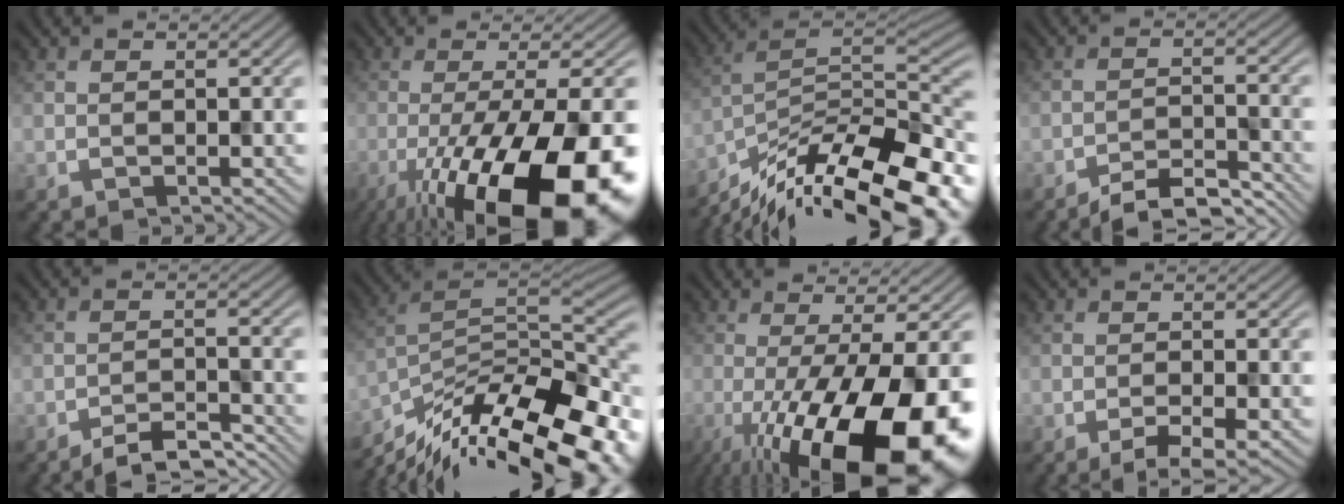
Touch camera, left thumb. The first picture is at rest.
{"total": 19.9, "force": [-8.5, 5.9, 17.0], "torque": [-0.271, -0.021, -0.134]}
{"total": 18.1, "force": [-13.3, 6.1, 10.7], "torque": [-0.176, -0.014, -0.211]}
{"total": 6.5, "force": [-5.7, 1.1, 2.8], "torque": [-0.048, -0.001, -0.094]}
{"total": 5.6, "force": [-4.9, 1.0, 2.5], "torque": [-0.040, 0.002, -0.081]}
{"total": 17.5, "force": [-11.7, 6.3, 11.4], "torque": [-0.213, -0.005, -0.191]}
{"total": 19.1, "force": [-6.5, 5.9, 17.0], "torque": [-0.263, -0.024, -0.099]}
{"total": 3.6, "force": [-2.1, 0.5, 2.9], "torque": [-0.047, 0.003, -0.036]}